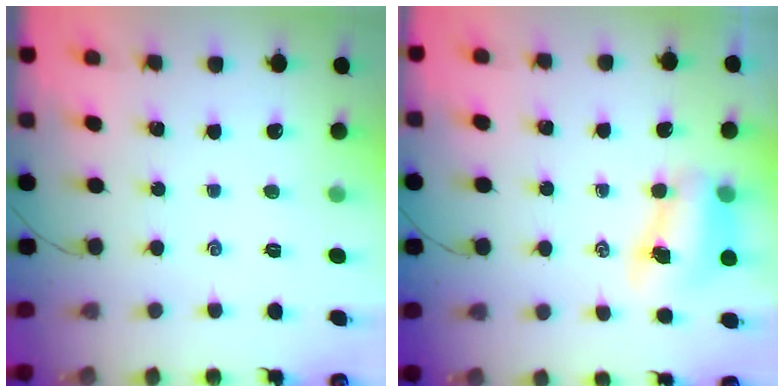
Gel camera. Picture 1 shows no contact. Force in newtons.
{"total": 7.6, "press": 7.5, "slide": 1.1}